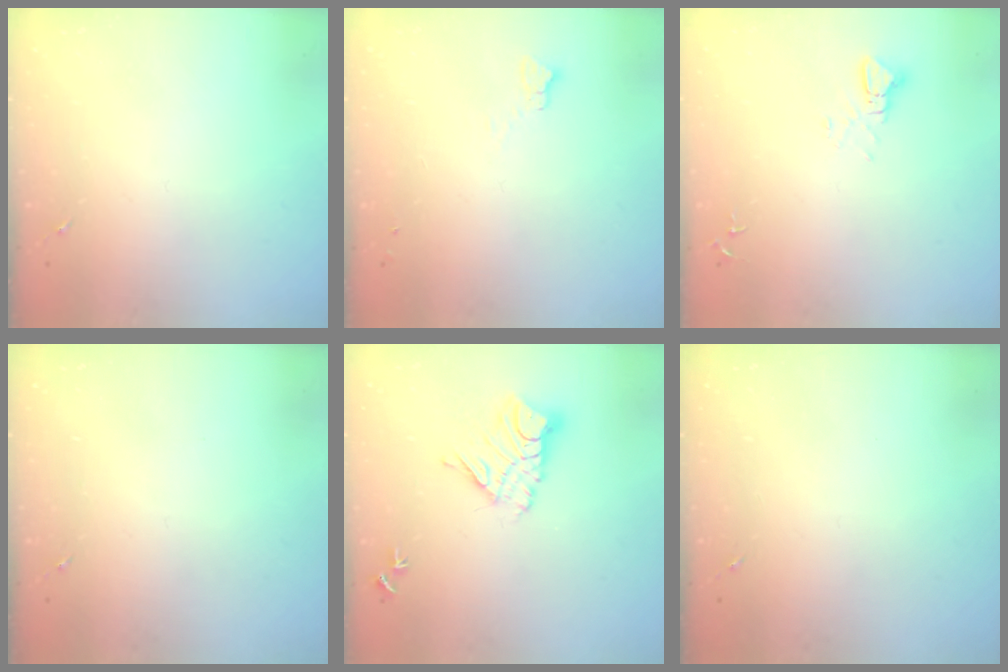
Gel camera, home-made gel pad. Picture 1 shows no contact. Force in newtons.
{"total": 2.3, "press": 2.3, "slide": 0.2}
{"total": 2.7, "press": 2.7, "slide": 0.1}
{"total": 0.0}
{"total": 11.1, "press": 11.0, "slide": 1.0}
{"total": 0.0}